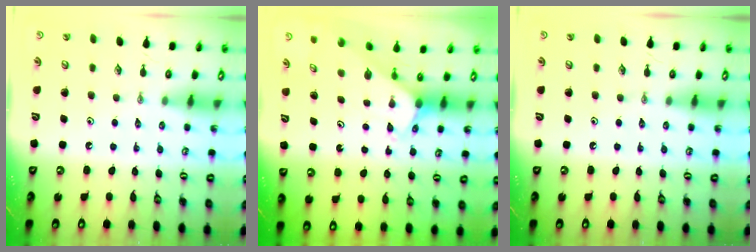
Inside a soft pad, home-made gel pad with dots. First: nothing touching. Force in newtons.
{"total": 1.8, "press": 1.8, "slide": 0.1}
{"total": 0.0}